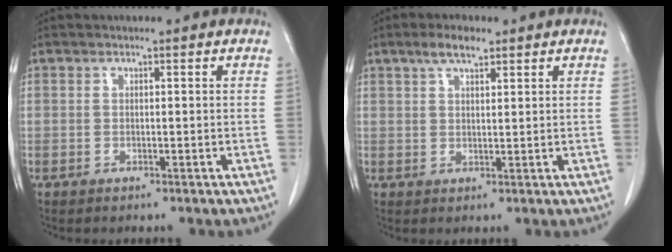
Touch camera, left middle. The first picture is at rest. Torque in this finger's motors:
{"motor_torque": [0.53, -0.23, -0.02, 0.01]}